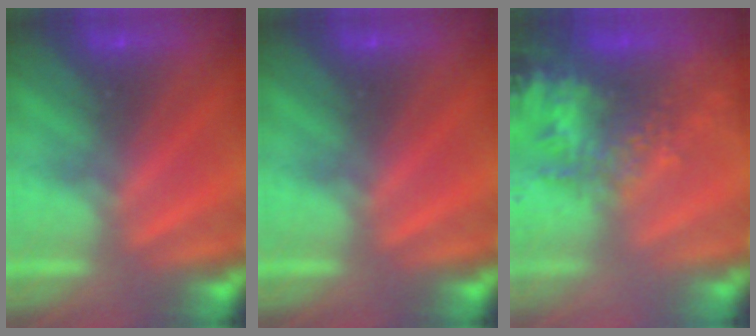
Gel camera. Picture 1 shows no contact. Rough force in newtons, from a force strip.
{"total": 0.0}
{"total": 9.5}